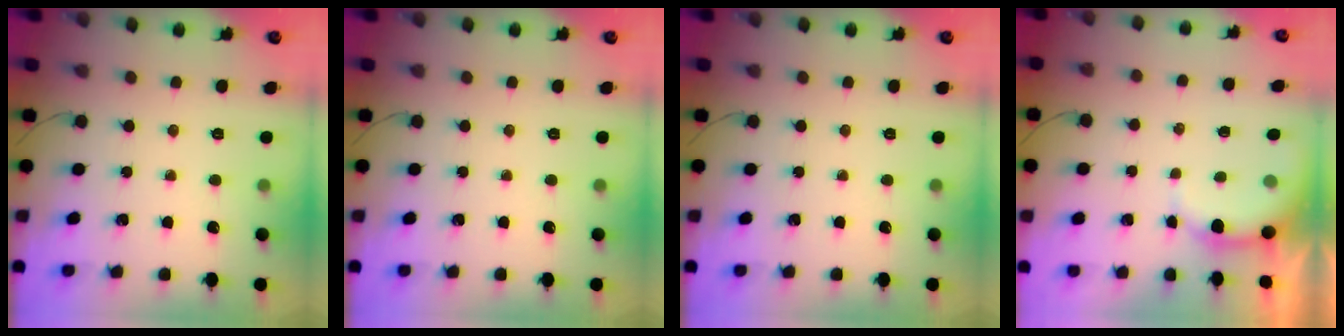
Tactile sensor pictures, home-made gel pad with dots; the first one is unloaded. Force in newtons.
{"total": 0.0}
{"total": 0.0}
{"total": 5.0, "press": 5.0, "slide": 0.6}